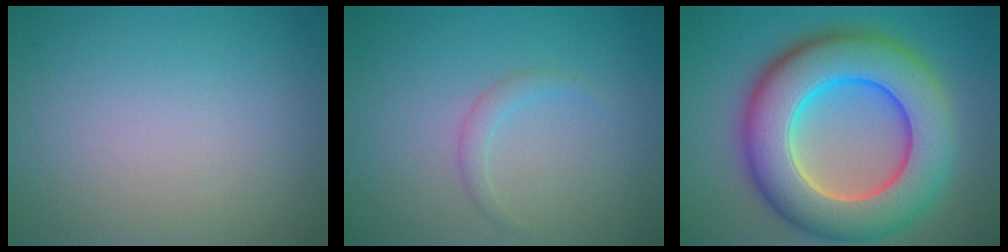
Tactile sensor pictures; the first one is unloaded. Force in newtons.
{"total": 1.1, "press": 1.1, "slide": 0.1}
{"total": 12.7, "press": 12.7, "slide": 0.8}